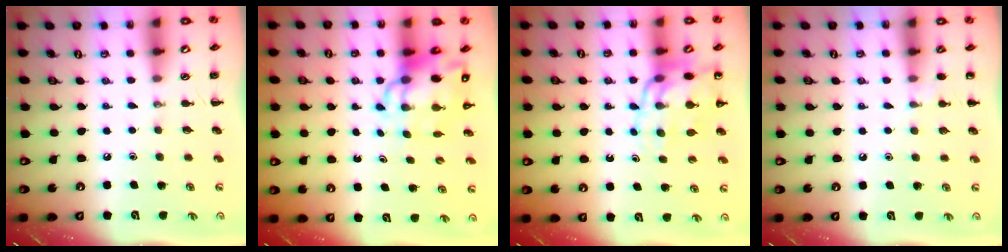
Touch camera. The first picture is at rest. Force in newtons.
{"total": 9.6, "press": 9.2, "slide": 2.6}
{"total": 12.8, "press": 12.5, "slide": 3.1}
{"total": 5.0, "press": 4.7, "slide": 1.6}